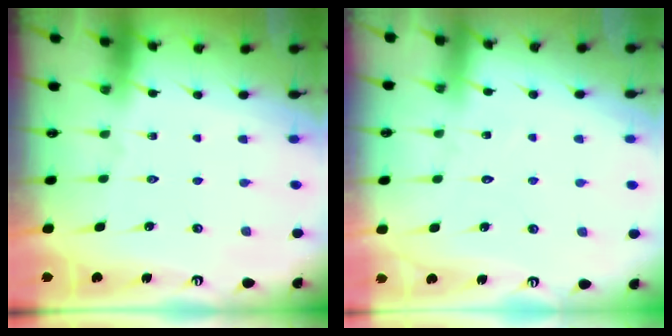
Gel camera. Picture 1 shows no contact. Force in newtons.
{"total": 4.5, "press": 4.5, "slide": 0.4}